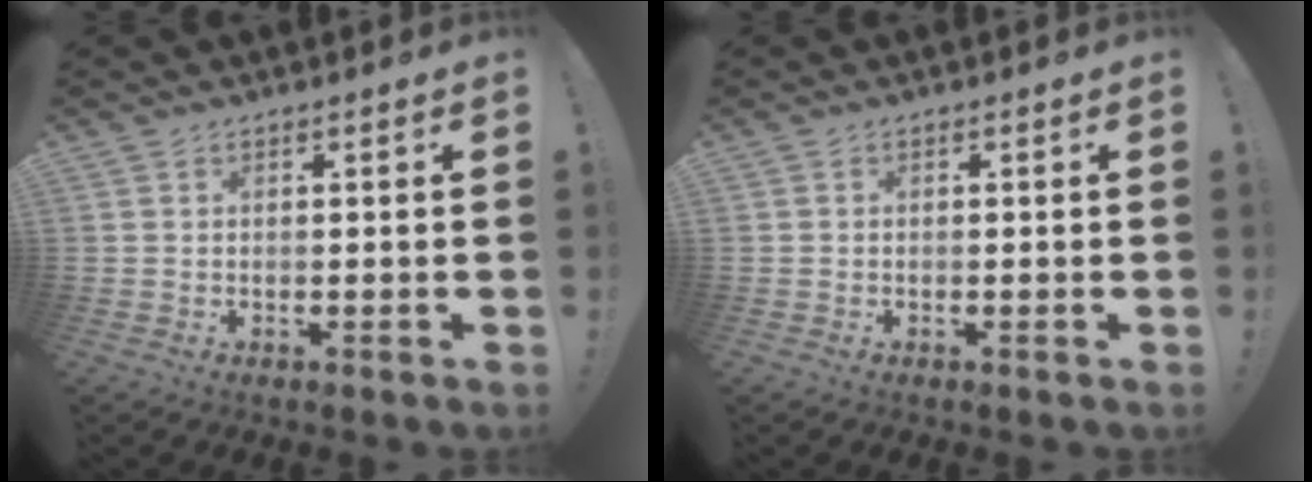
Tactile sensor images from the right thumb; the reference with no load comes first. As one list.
[{"total": 0.0}]